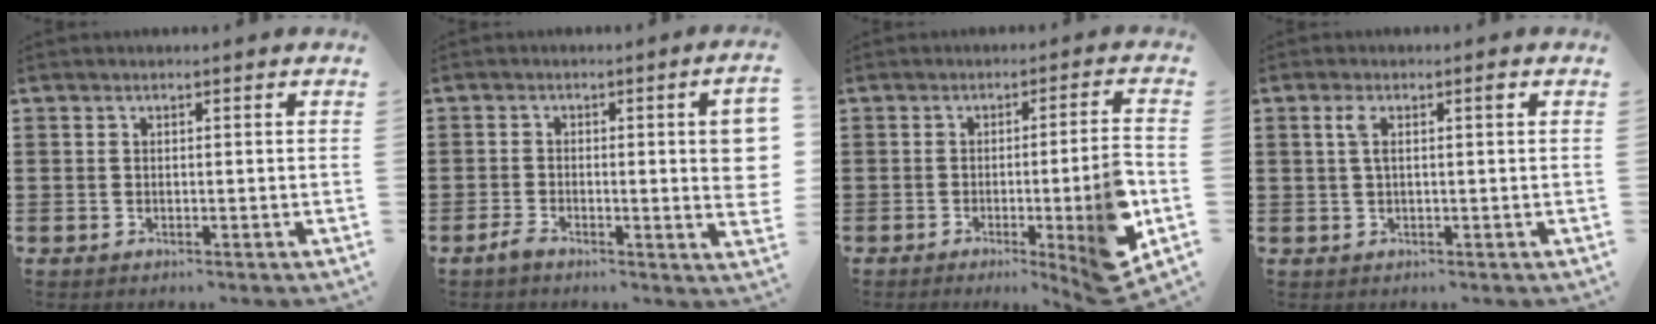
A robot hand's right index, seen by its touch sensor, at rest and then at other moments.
{"total": 6.8, "force": [-0.6, 1.3, 6.7], "torque": [-0.099, -0.010, -0.011]}
{"total": 9.3, "force": [-2.9, 0.4, 8.8], "torque": [-0.118, -0.024, -0.053]}
{"total": 2.6, "force": [0.7, 0.5, 2.4], "torque": [-0.049, 0.004, 0.009]}